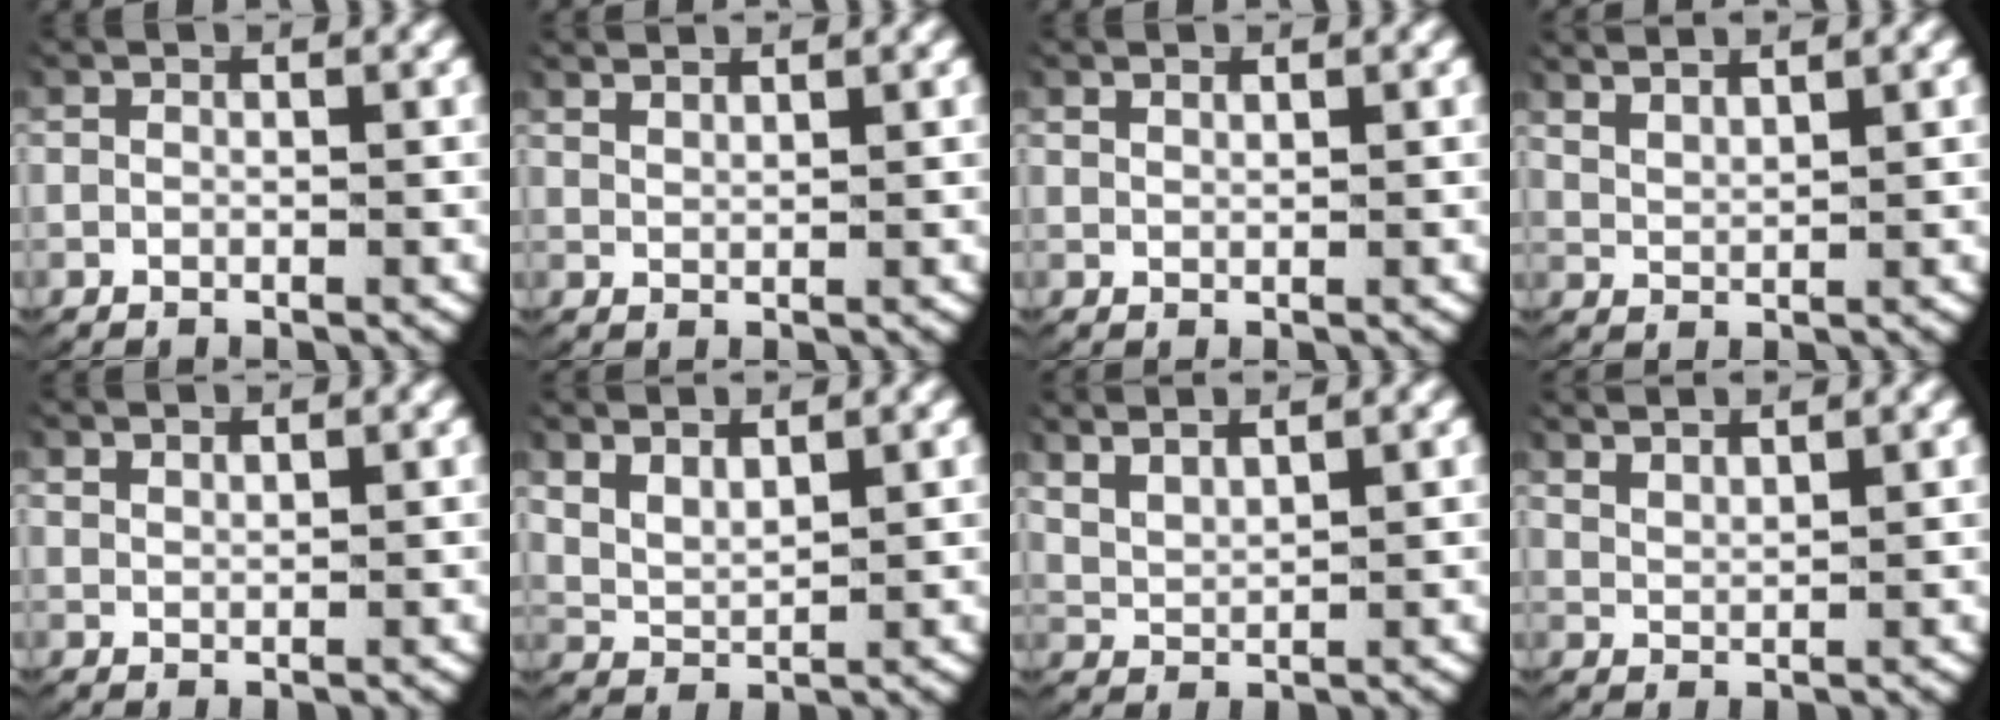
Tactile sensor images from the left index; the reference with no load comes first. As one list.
[{"total": 2.0, "force": [2.0, -0.2, 0.2], "torque": [-0.011, -0.002, 0.041]}, {"total": 0.8, "force": [0.8, -0.2, 0.0], "torque": [-0.004, -0.003, 0.021]}, {"total": 2.9, "force": [2.7, 0.6, 0.9], "torque": [-0.032, -0.004, 0.055]}, {"total": 1.1, "force": [1.1, -0.2, 0.0], "torque": [-0.005, -0.004, 0.028]}, {"total": 3.7, "force": [1.7, 2.8, 1.7], "torque": [-0.055, -0.010, 0.030]}, {"total": 3.6, "force": [2.4, 2.1, 1.5], "torque": [-0.052, -0.006, 0.046]}, {"total": 2.9, "force": [2.8, 0.3, 0.6], "torque": [-0.024, -0.004, 0.056]}]